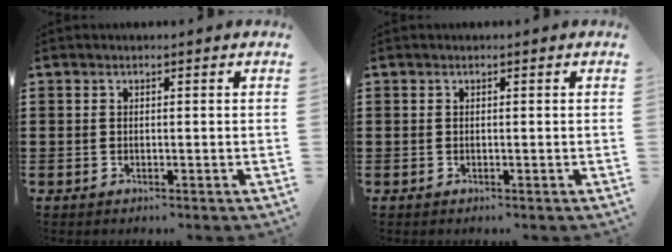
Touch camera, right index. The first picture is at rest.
{"total": 0.0}